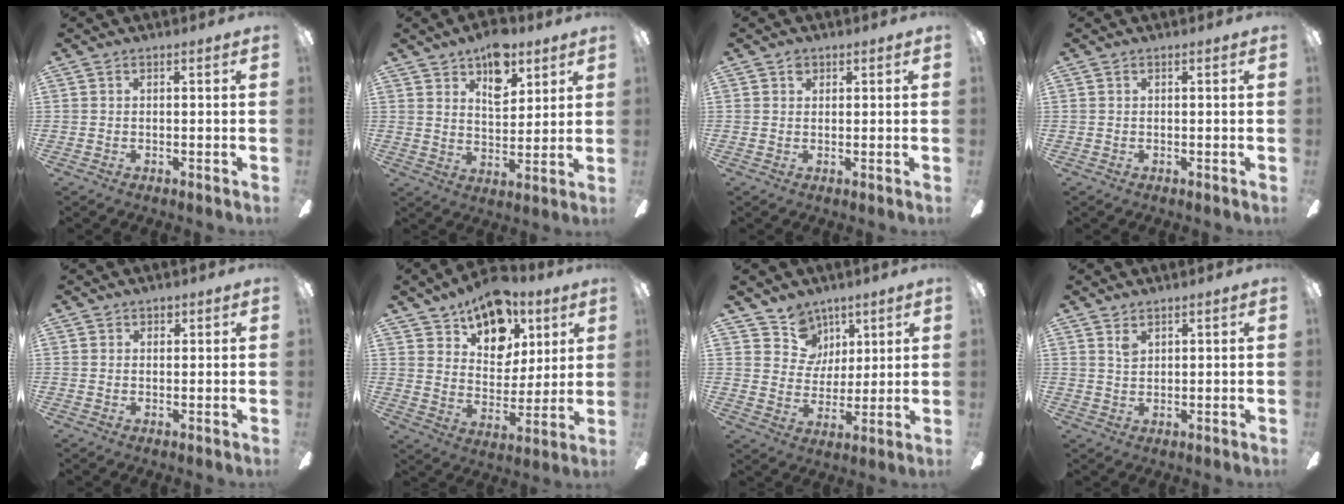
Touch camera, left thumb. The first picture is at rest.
{"total": 10.9, "force": [7.1, 6.0, 5.7], "torque": [-0.074, -0.025, 0.124]}
{"total": 1.7, "force": [1.0, 1.3, 0.6], "torque": [-0.006, -0.001, 0.017]}
{"total": 0.0}
{"total": 1.5, "force": [1.0, 1.1, 0.1], "torque": [0.007, 0.000, 0.016]}
{"total": 15.9, "force": [10.8, 9.6, 6.7], "torque": [-0.101, -0.063, 0.197]}
{"total": 9.8, "force": [6.3, 7.5, 0.8], "torque": [-0.024, -0.043, 0.122]}
{"total": 2.4, "force": [1.8, 1.3, 1.0], "torque": [-0.014, -0.004, 0.033]}